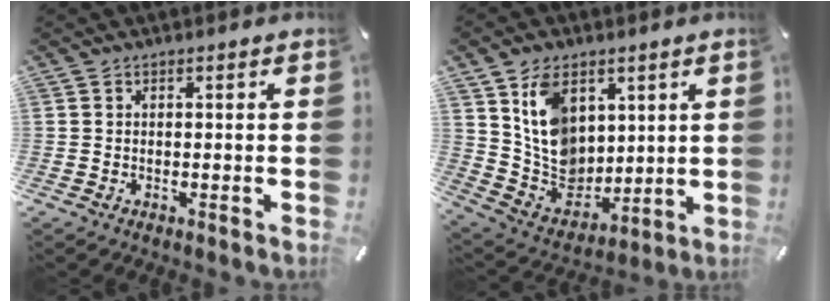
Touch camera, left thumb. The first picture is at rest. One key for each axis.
{"total": 13.0, "fx": 5.1, "fy": 10.2, "fz": 6.2, "tx": -0.132, "ty": -0.026, "tz": 0.104}